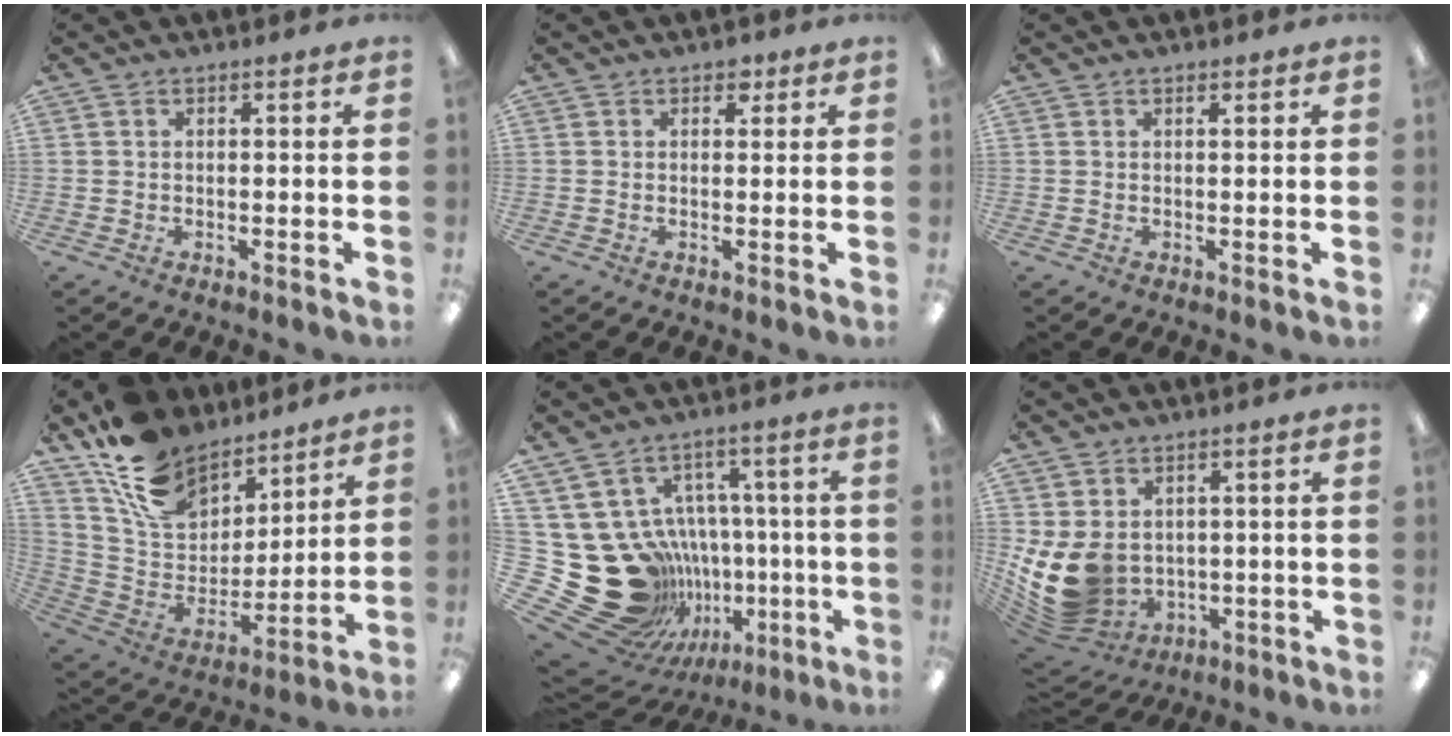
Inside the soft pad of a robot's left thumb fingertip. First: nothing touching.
{"total": 2.0, "force": [1.2, 1.3, 0.8], "torque": [-0.001, -0.003, 0.018]}
{"total": 0.8, "force": [0.6, 0.3, 0.4], "torque": [-0.009, 0.000, 0.012]}
{"total": 19.2, "force": [13.5, 11.1, 8.0], "torque": [-0.164, -0.078, 0.252]}
{"total": 26.4, "force": [-3.8, 22.5, 13.2], "torque": [-0.245, -0.017, 0.019]}
{"total": 11.9, "force": [0.6, 10.0, 6.6], "torque": [-0.158, -0.017, 0.021]}